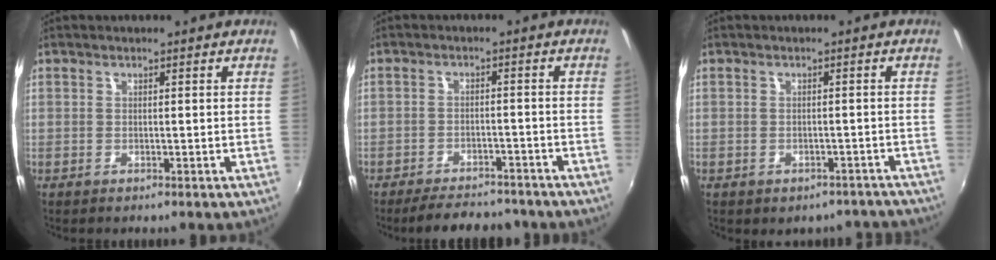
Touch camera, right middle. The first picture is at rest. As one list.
[{"total": 9.9, "force": [-8.5, 3.4, 3.7], "torque": [-0.084, 0.001, -0.118]}, {"total": 7.2, "force": [-5.8, 3.7, 1.9], "torque": [-0.031, 0.003, -0.056]}]